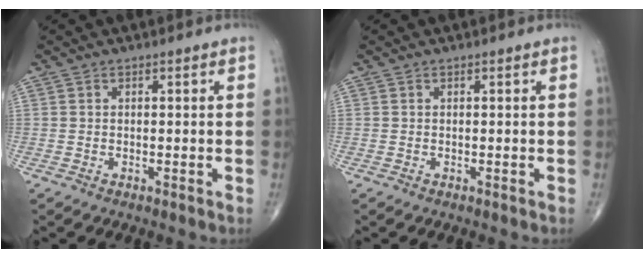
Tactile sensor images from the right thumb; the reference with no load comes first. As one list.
[{"total": 0.0}]